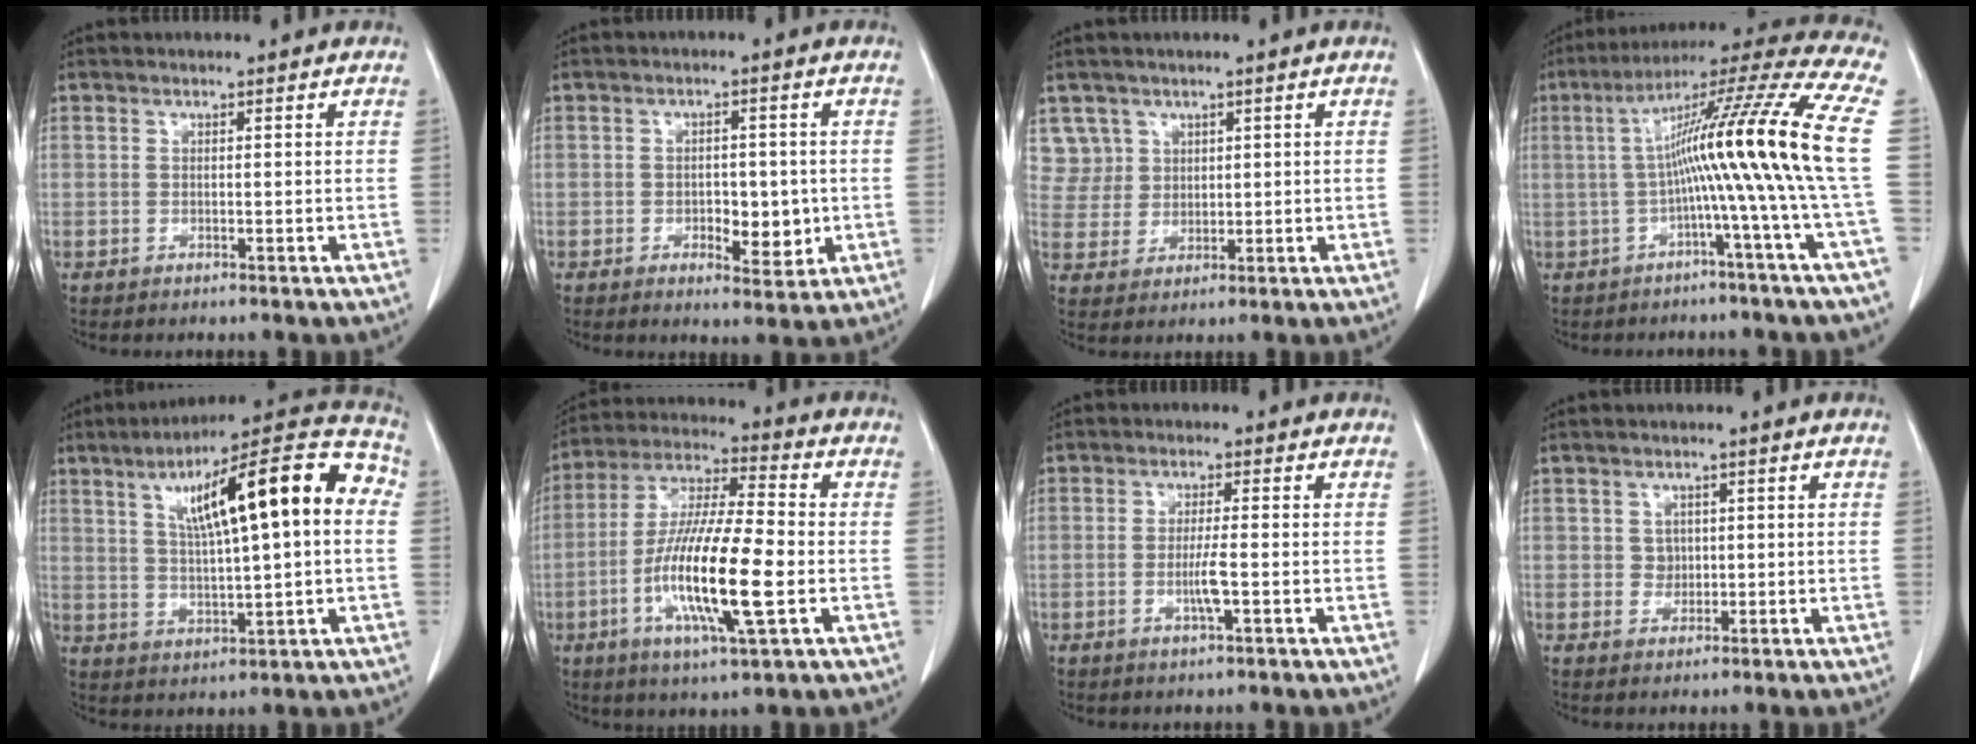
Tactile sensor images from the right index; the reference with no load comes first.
{"total": 5.5, "force": [-1.1, 2.8, 4.6], "torque": [-0.059, -0.001, -0.008]}
{"total": 5.1, "force": [2.7, 4.2, -0.6], "torque": [0.025, 0.006, 0.056]}
{"total": 17.5, "force": [-0.6, -2.8, 17.2], "torque": [-0.252, 0.031, -0.025]}
{"total": 19.2, "force": [4.5, 3.3, 18.4], "torque": [-0.270, 0.046, 0.065]}
{"total": 16.4, "force": [-3.9, 1.9, 15.9], "torque": [-0.312, -0.013, -0.072]}
{"total": 3.4, "force": [-0.9, 0.0, 3.2], "torque": [-0.065, -0.004, -0.018]}
{"total": 1.8, "force": [0.2, 1.6, 0.6], "torque": [-0.007, 0.001, 0.006]}